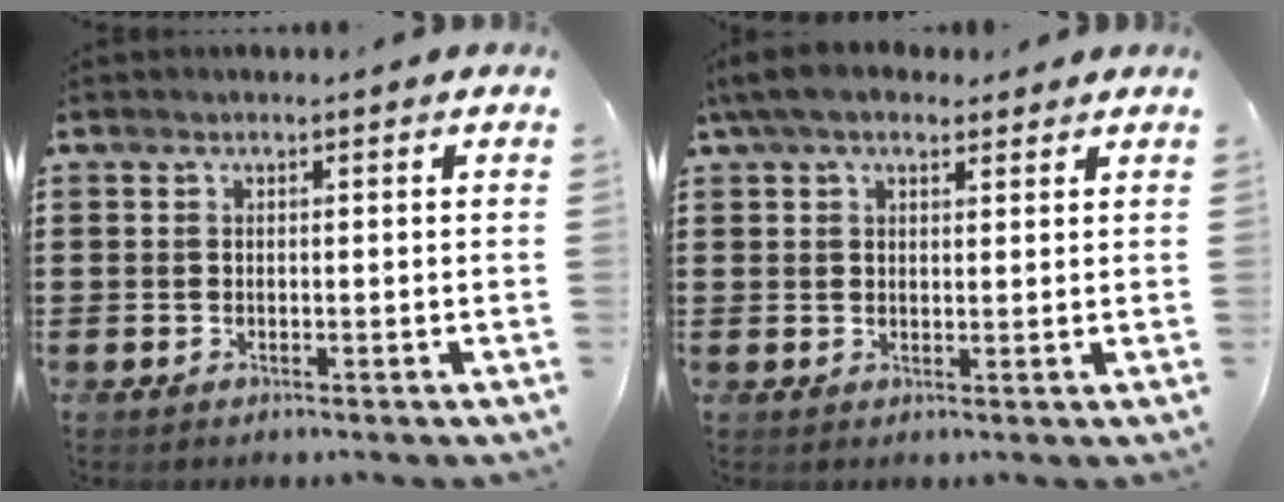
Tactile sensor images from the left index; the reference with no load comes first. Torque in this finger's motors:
{"motor_torque": [2.14, 0.00, 0.42, 0.21]}